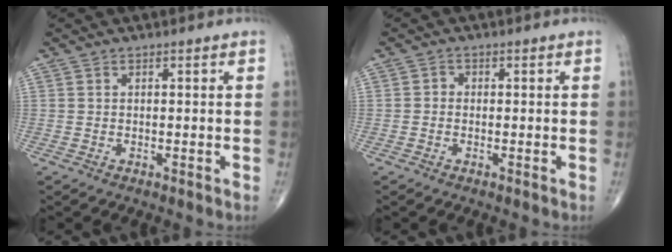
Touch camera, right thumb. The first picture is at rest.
{"total": 1.0, "force": [-0.3, 0.9, 0.5], "torque": [0.000, 0.003, -0.010]}